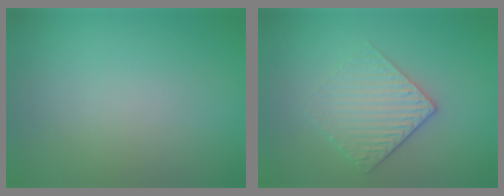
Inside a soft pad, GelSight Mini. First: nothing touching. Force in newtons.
{"total": 3.0, "press": 2.6, "slide": 1.5}